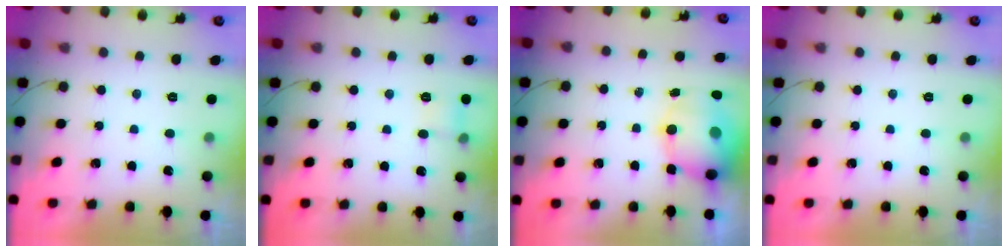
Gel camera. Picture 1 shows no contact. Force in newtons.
{"total": 5.0, "press": 4.8, "slide": 1.3}
{"total": 13.1, "press": 12.7, "slide": 3.4}
{"total": 0.0}